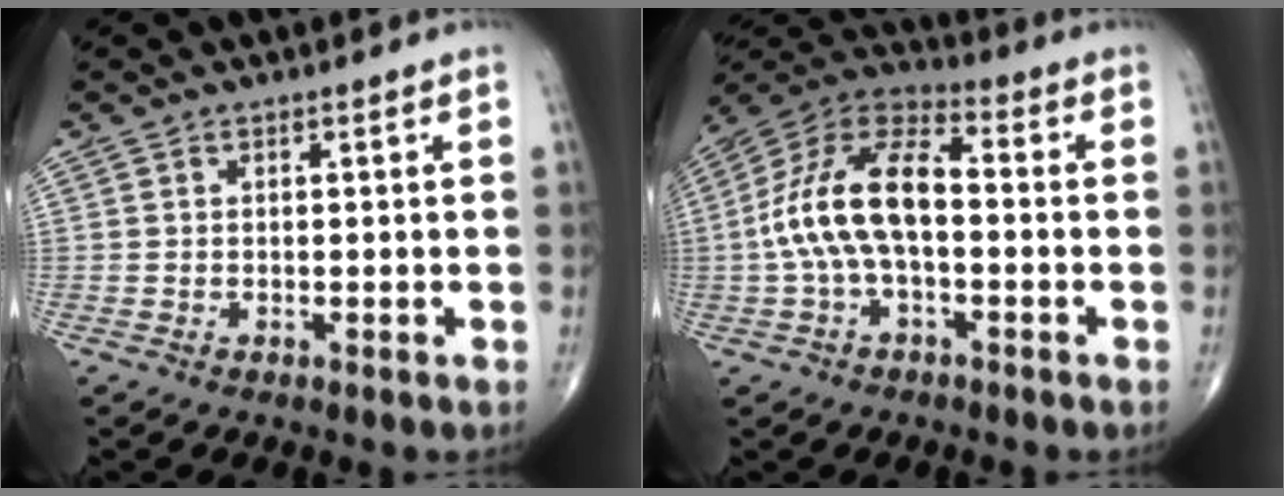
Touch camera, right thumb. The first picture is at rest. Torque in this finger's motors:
{"motor_torque": [0.44, 0.40, 1.51, 0.03, 0.47]}